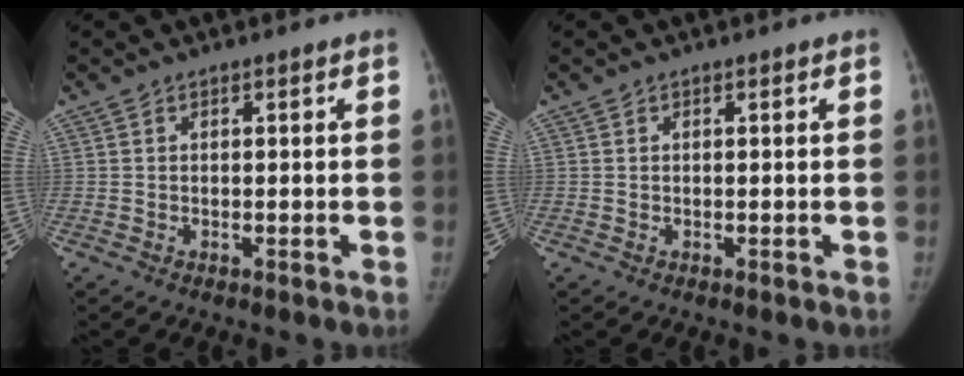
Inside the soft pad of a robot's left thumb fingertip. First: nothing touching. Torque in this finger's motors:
{"motor_torque": [0.73, -0.01, 0.59, 0.03, 0.15]}